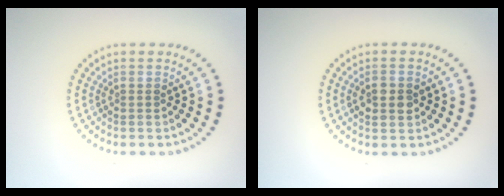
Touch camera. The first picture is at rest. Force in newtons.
{"total": 2.8, "press": 2.8, "slide": 0.1}